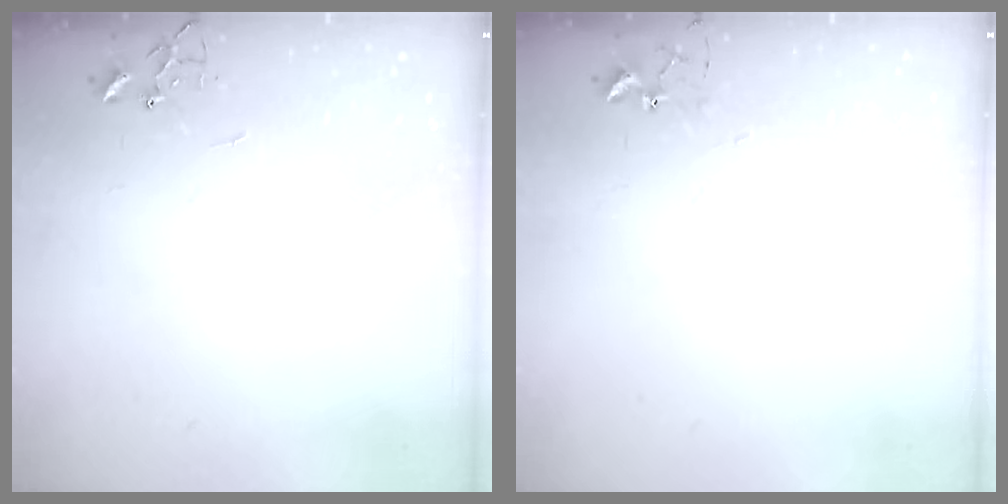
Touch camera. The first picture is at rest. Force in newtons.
{"total": 5.6, "press": 5.5, "slide": 0.6}